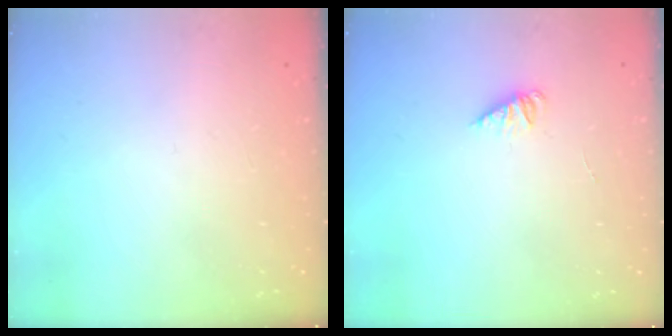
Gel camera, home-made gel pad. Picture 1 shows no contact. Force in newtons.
{"total": 1.1, "press": 1.1, "slide": 0.2}